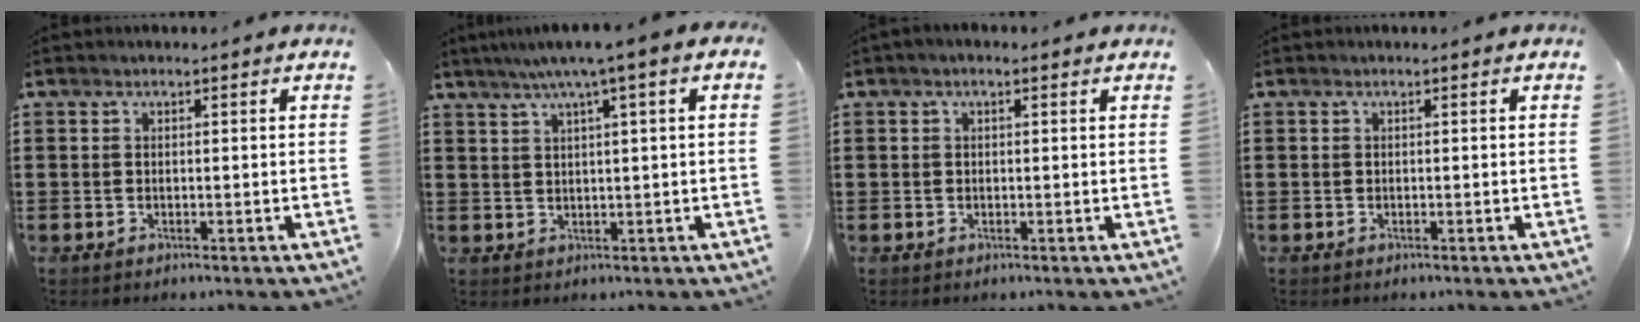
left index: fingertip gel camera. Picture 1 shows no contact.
{"total": 4.0, "force": [1.8, 0.0, 3.5], "torque": [-0.070, 0.001, 0.028]}
{"total": 0.7, "force": [0.2, 0.2, 0.6], "torque": [-0.011, 0.004, 0.004]}
{"total": 0.0}